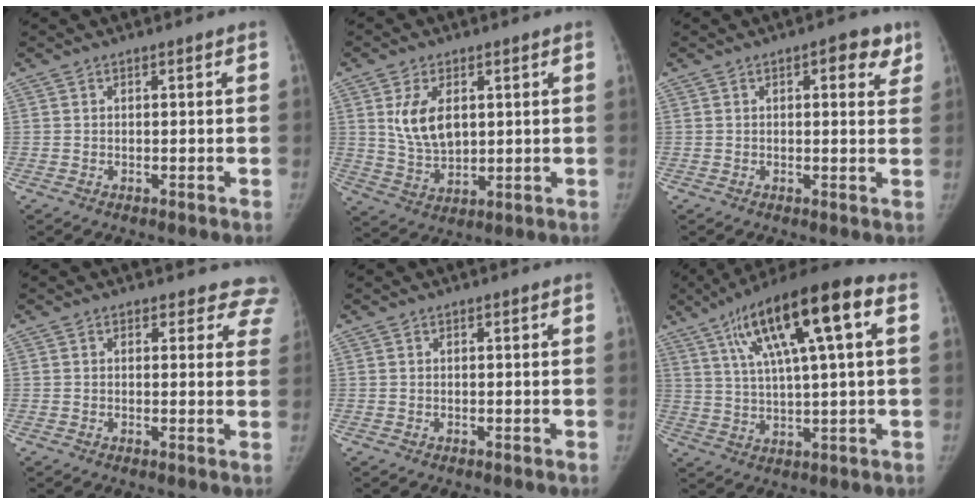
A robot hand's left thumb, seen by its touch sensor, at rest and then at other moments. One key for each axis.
{"total": 8.7, "fx": 2.4, "fy": 5.3, "fz": 6.5, "tx": -0.101, "ty": -0.014, "tz": 0.056}
{"total": 5.6, "fx": 2.7, "fy": 2.5, "fz": 4.2, "tx": -0.023, "ty": -0.005, "tz": 0.025}
{"total": 7.3, "fx": 6.3, "fy": 3.7, "fz": 0.4, "tx": 0.062, "ty": -0.017, "tz": 0.039}
{"total": 0.0}
{"total": 19.3, "fx": 7.0, "fy": 4.7, "fz": 17.4, "tx": -0.294, "ty": 0.019, "tz": 0.113}